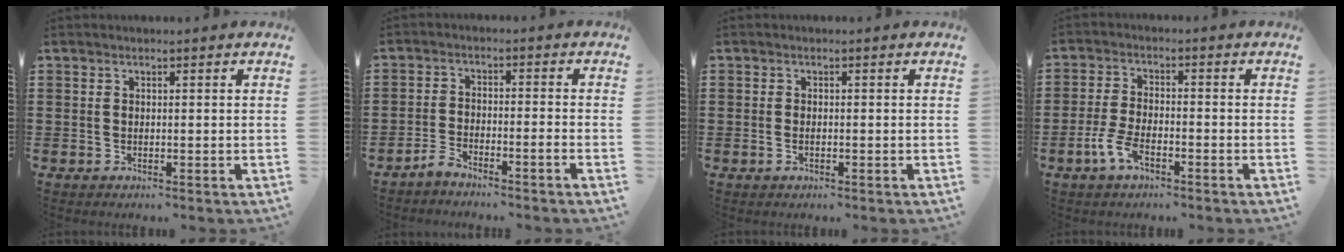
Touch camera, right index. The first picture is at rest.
{"total": 2.9, "force": [-2.8, -0.2, 0.8], "torque": [-0.024, 0.002, -0.059]}
{"total": 0.8, "force": [-0.3, 0.3, 0.7], "torque": [-0.015, -0.003, -0.006]}
{"total": 5.1, "force": [-2.8, 2.0, 3.8], "torque": [-0.096, -0.002, -0.060]}